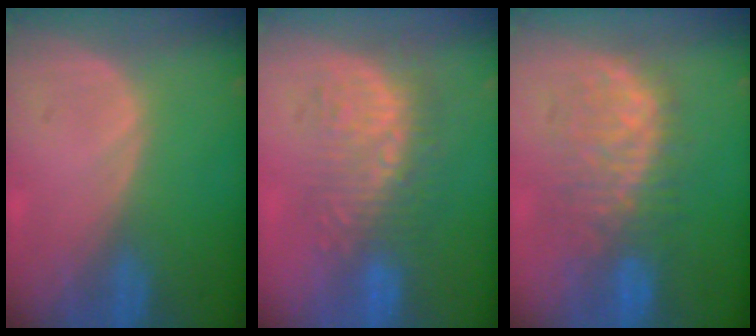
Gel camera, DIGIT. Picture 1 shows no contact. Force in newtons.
{"total": 9.2, "press": 8.5, "slide": 3.6}
{"total": 8.9, "press": 8.6, "slide": 2.1}